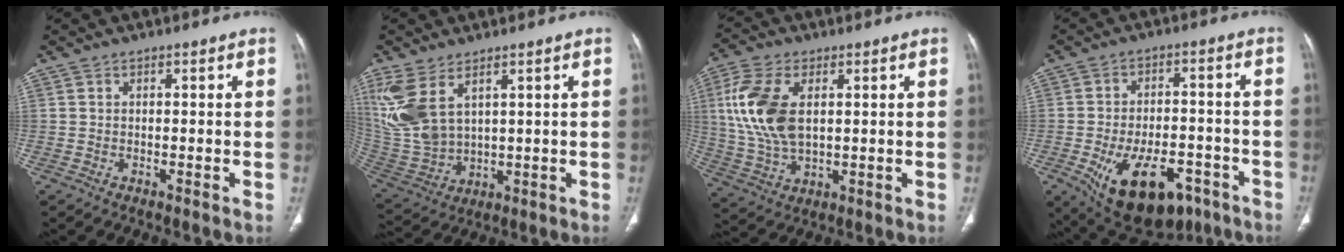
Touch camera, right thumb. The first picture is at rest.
{"total": 13.6, "force": [6.0, 7.4, 9.8], "torque": [-0.221, -0.018, 0.146]}
{"total": 14.1, "force": [2.8, 7.8, 11.3], "torque": [-0.250, -0.004, 0.059]}
{"total": 18.4, "force": [-8.8, 10.0, 12.8], "torque": [-0.193, 0.026, -0.117]}